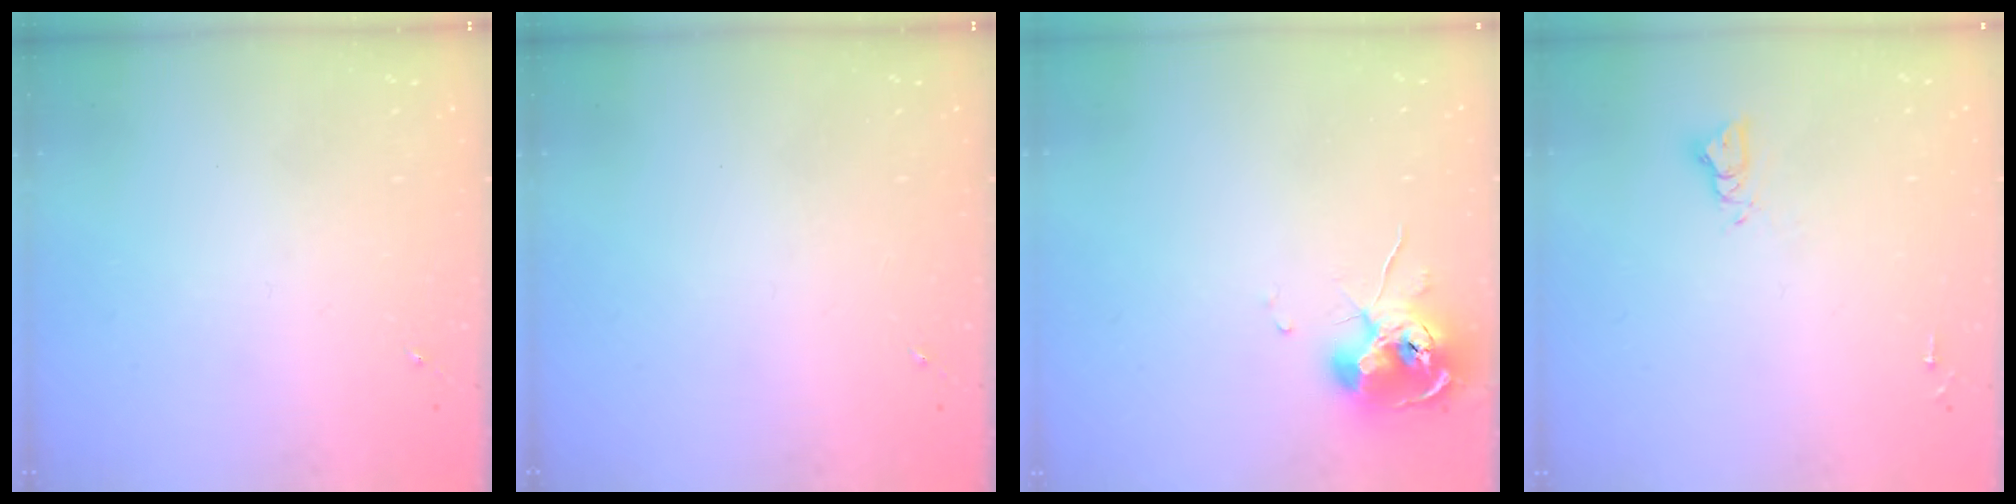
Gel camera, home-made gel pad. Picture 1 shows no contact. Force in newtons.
{"total": 0.0}
{"total": 10.3, "press": 10.2, "slide": 1.1}
{"total": 5.5, "press": 5.5, "slide": 0.5}